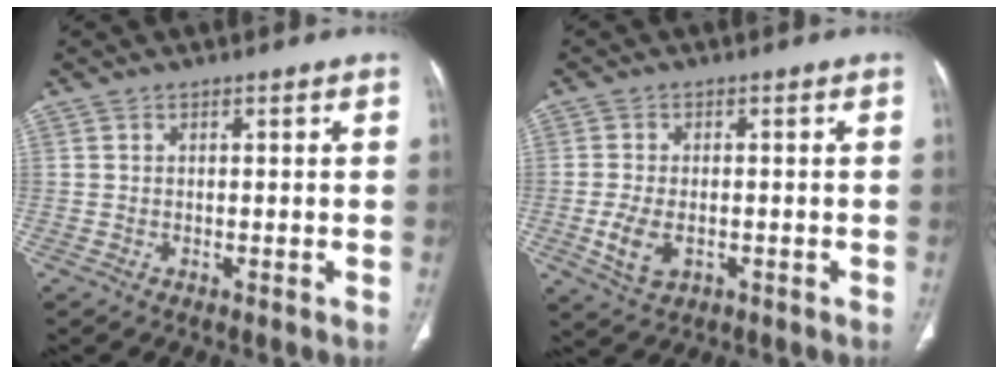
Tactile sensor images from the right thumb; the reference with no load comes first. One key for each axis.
{"total": 5.5, "fx": -1.4, "fy": 3.4, "fz": 4.1, "tx": -0.086, "ty": -0.003, "tz": -0.020}